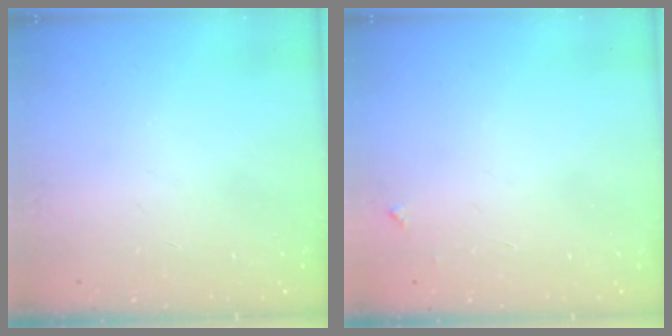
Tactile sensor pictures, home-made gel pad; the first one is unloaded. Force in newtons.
{"total": 3.3, "press": 3.3, "slide": 0.4}